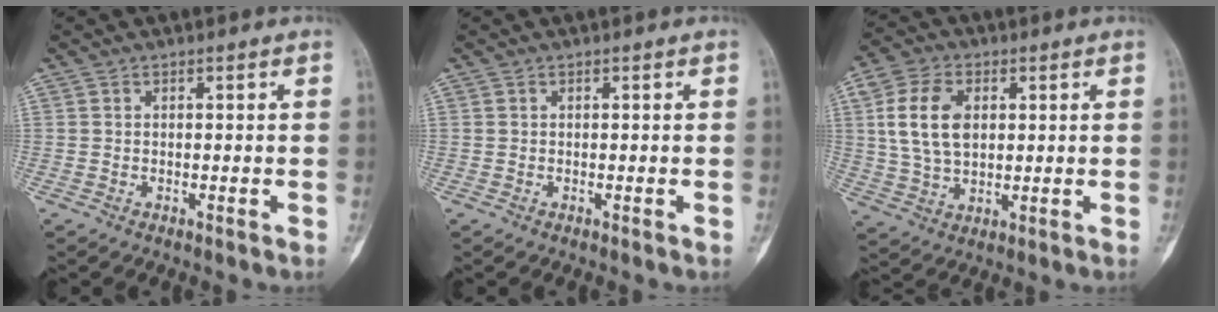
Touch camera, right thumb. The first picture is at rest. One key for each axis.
{"total": 0.0}
{"total": 10.9, "fx": 2.2, "fy": 7.1, "fz": 7.9, "tx": -0.147, "ty": 0.004, "tz": 0.047}